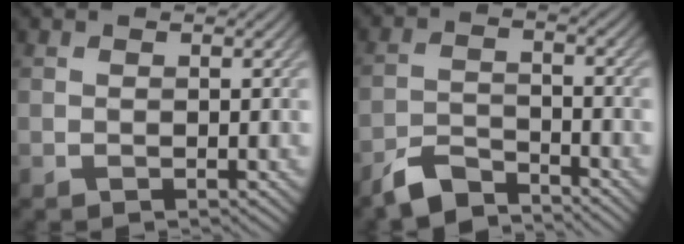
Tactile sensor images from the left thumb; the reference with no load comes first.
{"total": 5.1, "force": [-4.6, 1.2, 1.9], "torque": [-0.041, -0.003, -0.096]}